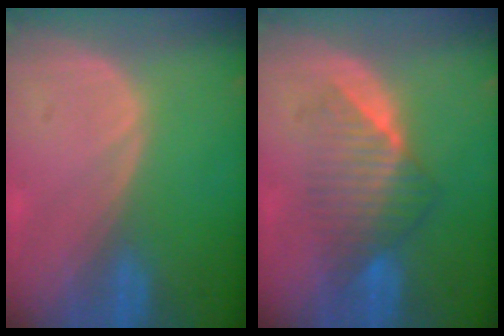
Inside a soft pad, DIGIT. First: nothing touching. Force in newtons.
{"total": 6.7, "press": 6.4, "slide": 2.1}